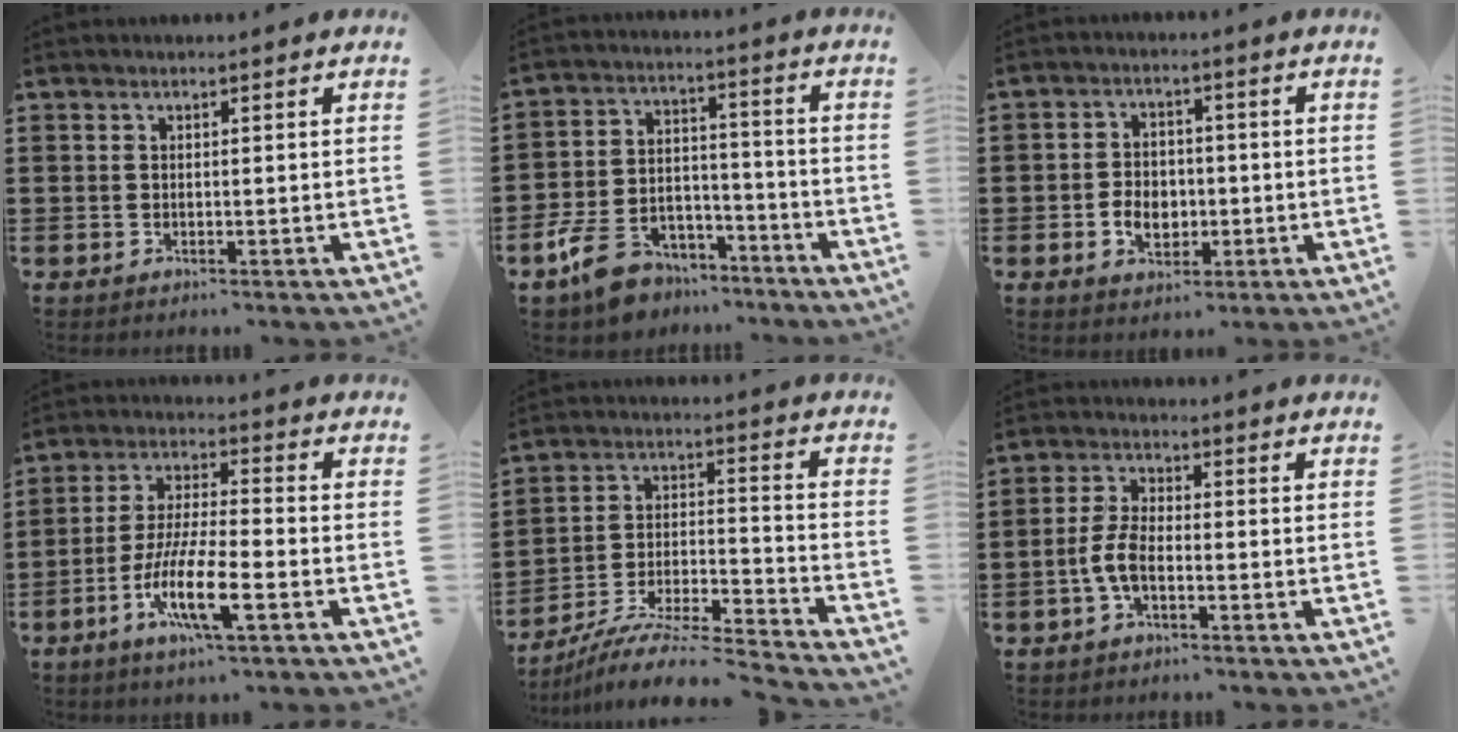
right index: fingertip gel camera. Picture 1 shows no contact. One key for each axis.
{"total": 8.4, "fx": -6.9, "fy": 3.9, "fz": 2.9, "tx": -0.076, "ty": 0.026, "tz": -0.135}
{"total": 4.5, "fx": -1.1, "fy": 3.5, "fz": 2.7, "tx": -0.048, "ty": 0.003, "tz": -0.024}
{"total": 10.4, "fx": -4.8, "fy": 2.1, "fz": 9.0, "tx": -0.198, "ty": -0.013, "tz": -0.096}
{"total": 8.4, "fx": -7.8, "fy": 0.2, "fz": 3.1, "tx": -0.056, "ty": -0.004, "tz": -0.160}
{"total": 4.7, "fx": -1.7, "fy": 2.0, "fz": 3.9, "tx": -0.103, "ty": -0.005, "tz": -0.041}